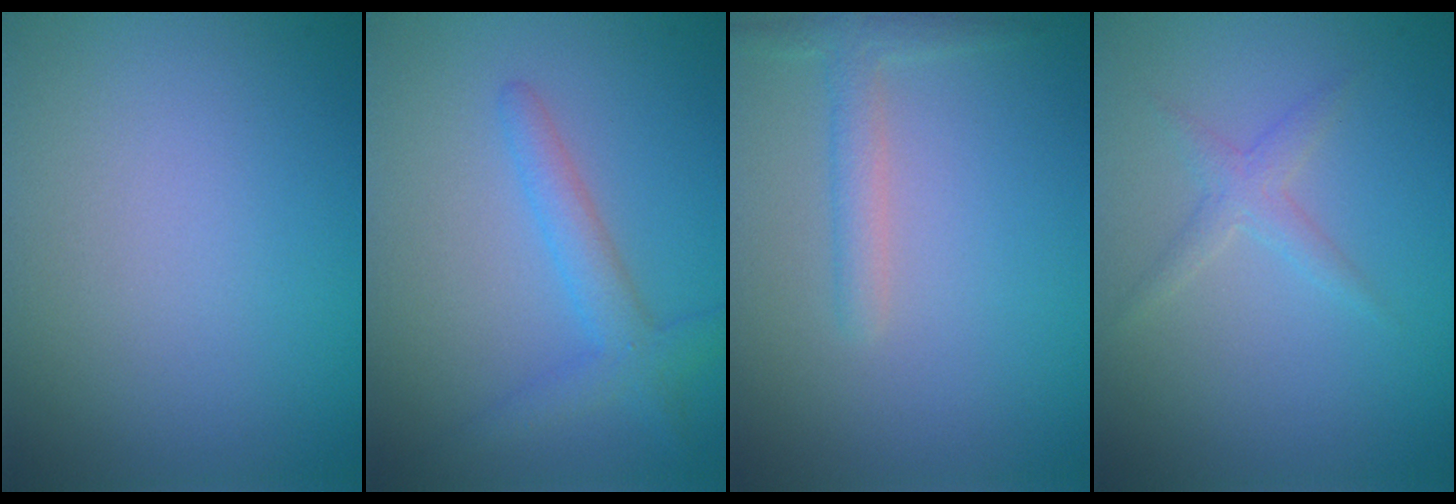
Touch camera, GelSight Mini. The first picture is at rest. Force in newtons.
{"total": 2.8, "press": 2.8, "slide": 0.3}
{"total": 1.9, "press": 1.9, "slide": 0.1}
{"total": 1.5, "press": 1.5, "slide": 0.1}